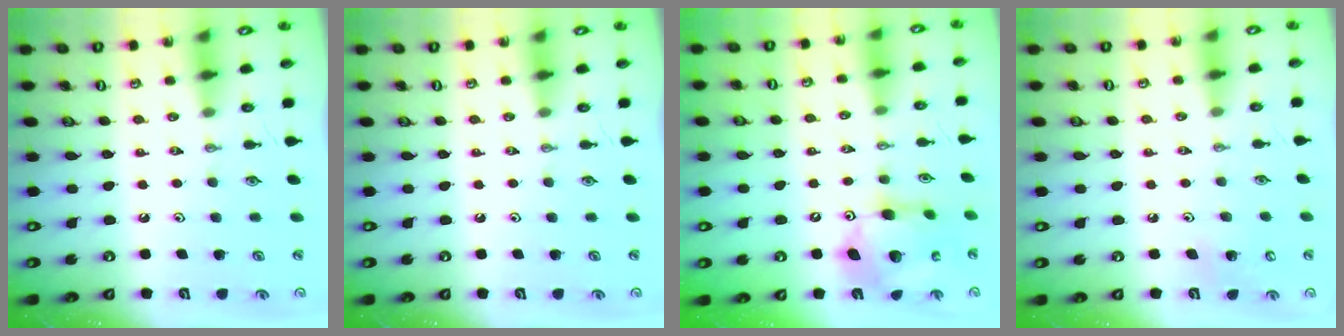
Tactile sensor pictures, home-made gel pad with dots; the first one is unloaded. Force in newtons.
{"total": 0.0}
{"total": 13.8, "press": 13.7, "slide": 1.2}
{"total": 4.8, "press": 4.8, "slide": 0.4}